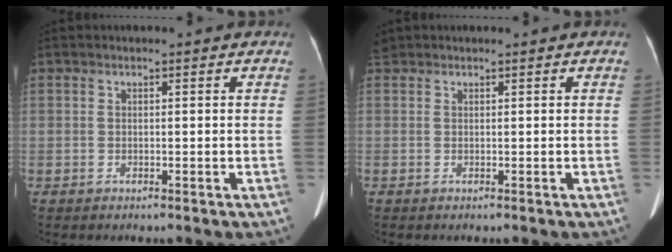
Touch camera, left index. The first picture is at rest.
{"total": 1.0, "force": [0.3, 1.0, 0.0], "torque": [0.003, 0.019, 0.007]}